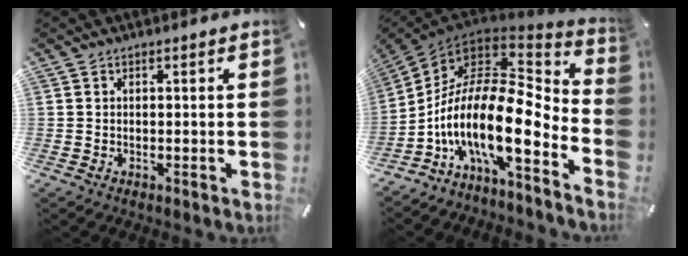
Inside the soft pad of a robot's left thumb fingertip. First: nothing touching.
{"total": 20.2, "force": [-5.2, 8.6, 17.5], "torque": [-0.361, -0.036, -0.103]}